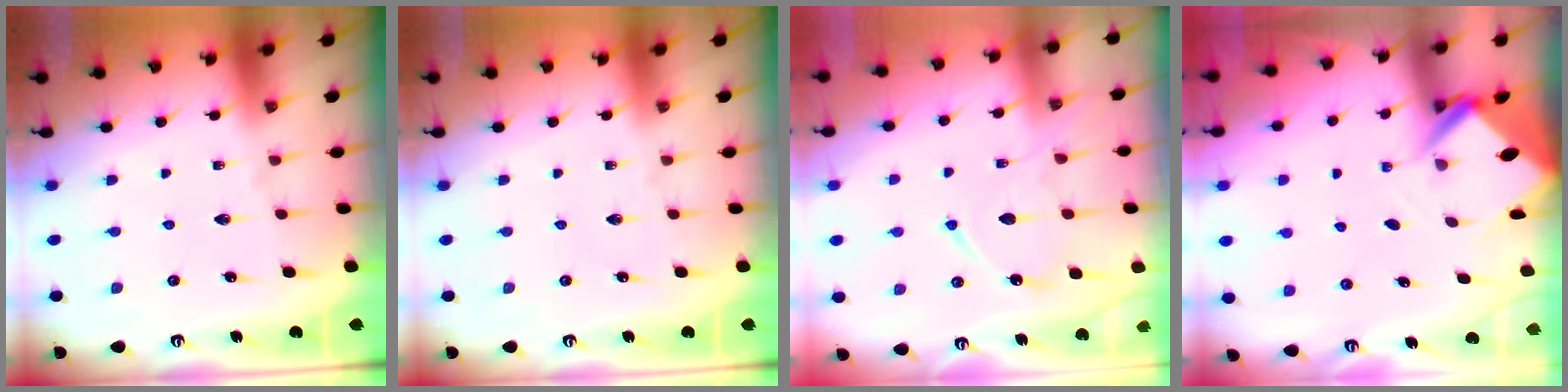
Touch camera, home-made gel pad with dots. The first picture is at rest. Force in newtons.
{"total": 0.0}
{"total": 11.4, "press": 11.3, "slide": 1.3}
{"total": 3.4, "press": 3.4, "slide": 0.3}